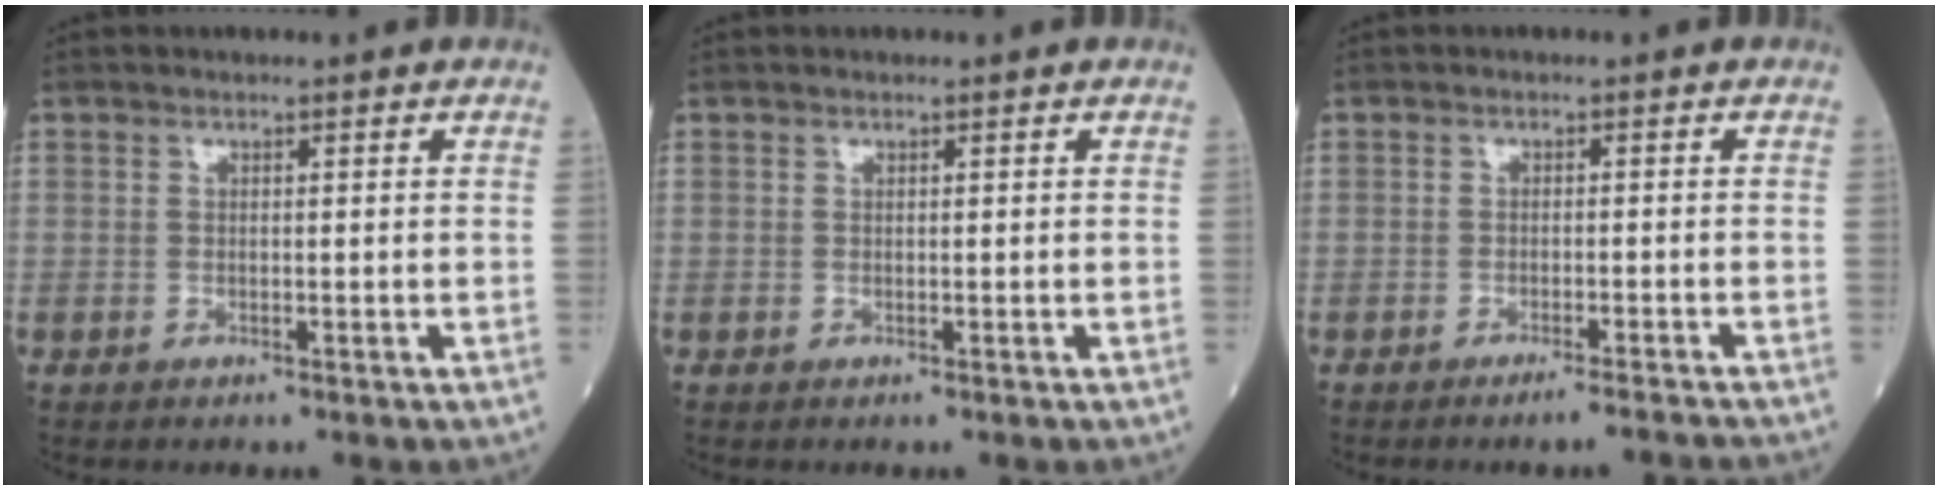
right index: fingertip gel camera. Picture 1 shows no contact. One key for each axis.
{"total": 0.0}
{"total": 4.0, "fx": -3.5, "fy": -0.6, "fz": 1.8, "tx": -0.017, "ty": -0.005, "tz": -0.047}